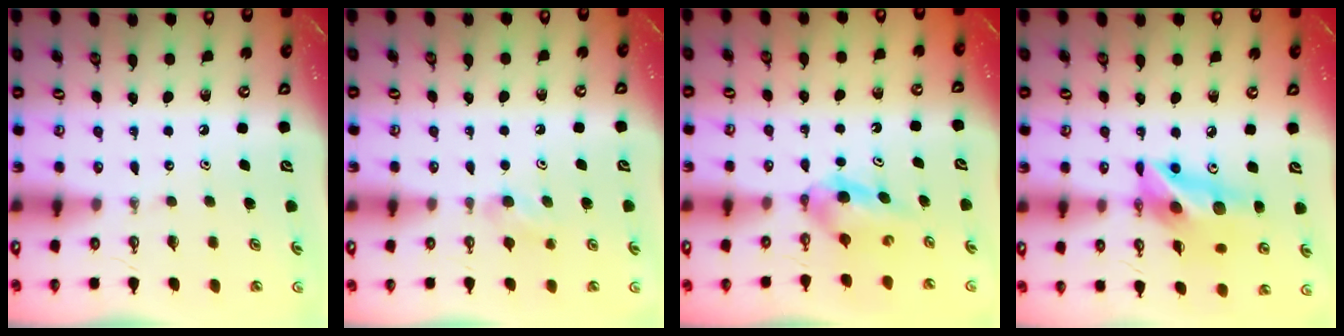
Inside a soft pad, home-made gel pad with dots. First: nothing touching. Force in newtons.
{"total": 4.4, "press": 4.2, "slide": 1.1}
{"total": 4.3, "press": 4.2, "slide": 0.8}
{"total": 15.4, "press": 15.0, "slide": 3.5}